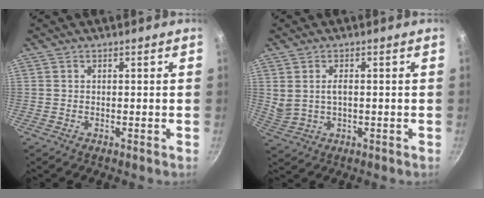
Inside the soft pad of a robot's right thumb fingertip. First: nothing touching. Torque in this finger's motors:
{"motor_torque": [0.04, 0.04, 0.32, 0.45, 0.01]}